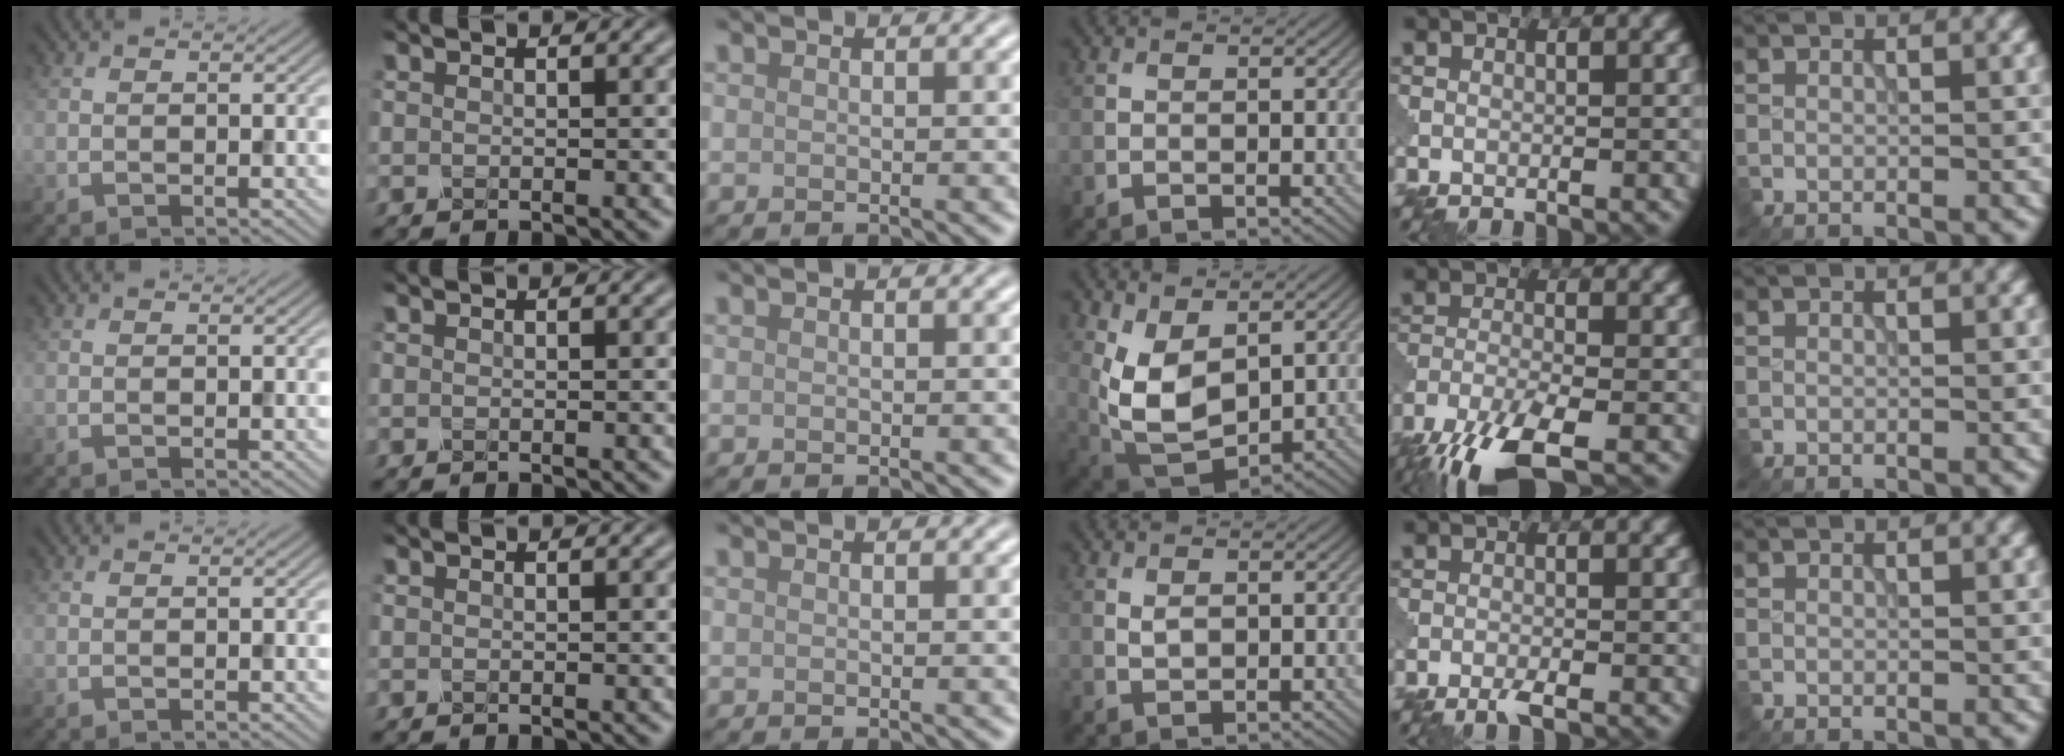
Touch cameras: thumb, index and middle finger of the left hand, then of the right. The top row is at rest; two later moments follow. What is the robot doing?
{"motion": "squeeze", "object": "clothespin"}